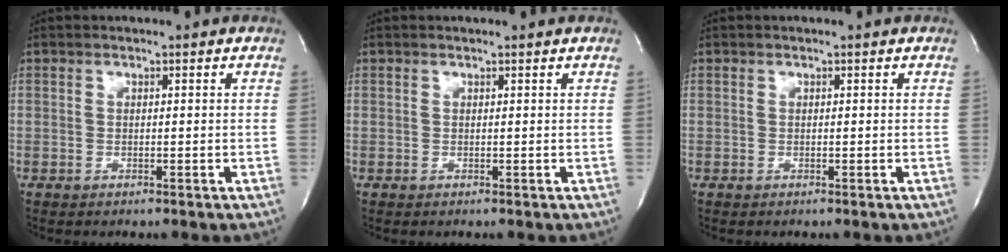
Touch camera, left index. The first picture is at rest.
{"total": 0.0}
{"total": 0.0}